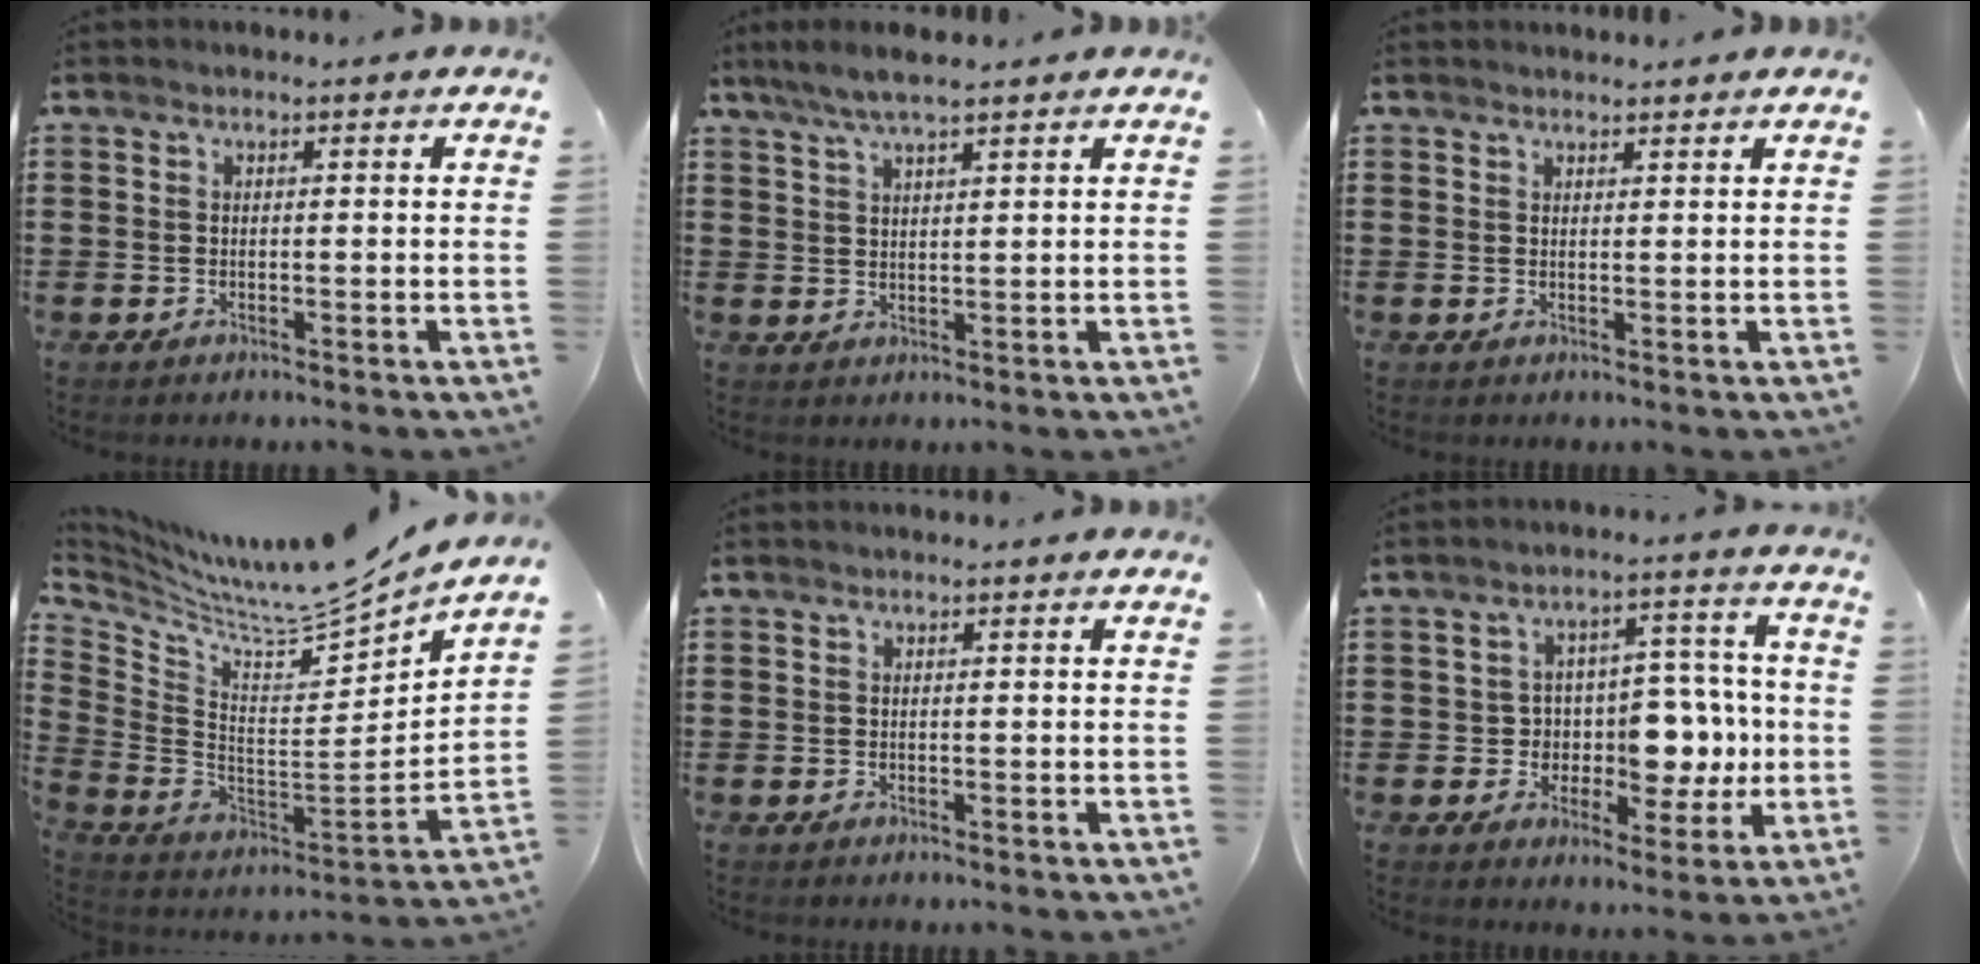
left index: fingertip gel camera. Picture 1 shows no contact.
{"total": 4.4, "force": [3.3, 0.4, 2.8], "torque": [-0.061, -0.001, 0.060]}
{"total": 1.2, "force": [1.1, 0.2, 0.1], "torque": [-0.005, 0.000, 0.022]}
{"total": 8.1, "force": [7.6, 0.1, 2.8], "torque": [-0.084, -0.071, 0.121]}
{"total": 0.0}
{"total": 7.7, "force": [-0.1, 6.4, 4.3], "torque": [-0.067, -0.003, 0.000]}